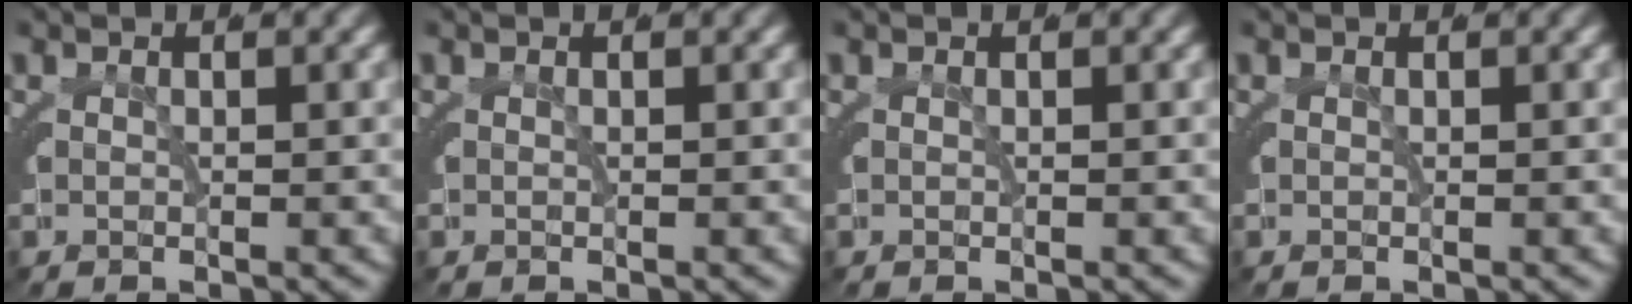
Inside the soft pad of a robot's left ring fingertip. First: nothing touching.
{"total": 0.0}
{"total": 0.0}
{"total": 0.0}